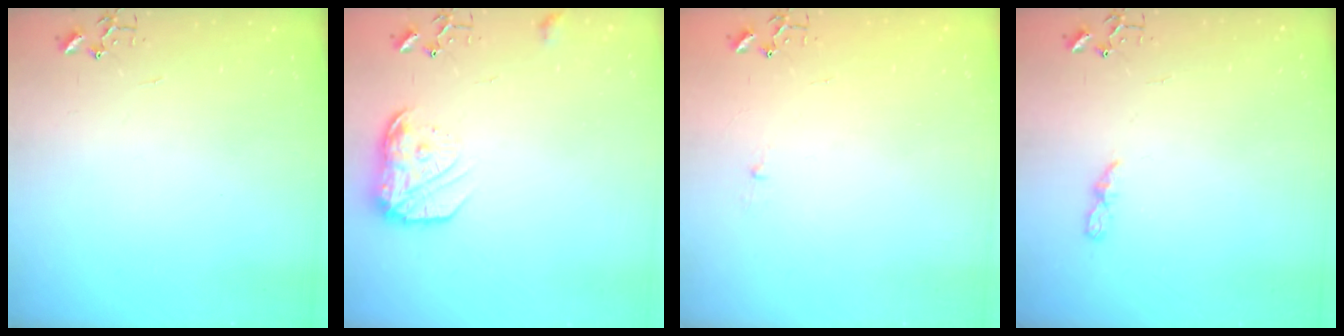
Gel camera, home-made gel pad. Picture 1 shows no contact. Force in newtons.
{"total": 14.3, "press": 14.3, "slide": 0.9}
{"total": 2.6, "press": 2.5, "slide": 0.4}
{"total": 5.5, "press": 5.4, "slide": 0.4}